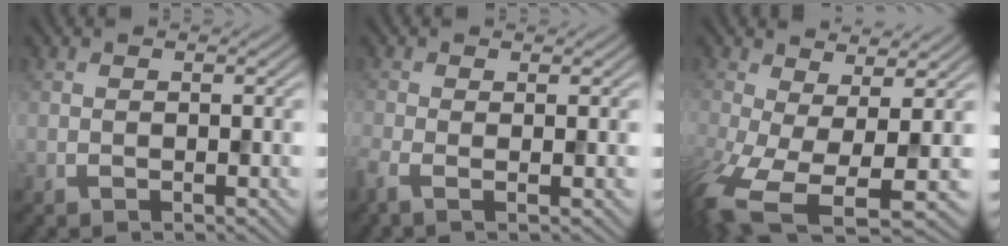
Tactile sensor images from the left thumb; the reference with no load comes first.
{"total": 2.3, "force": [-0.9, 0.7, 2.0], "torque": [-0.045, -0.008, -0.020]}
{"total": 9.8, "force": [-3.3, 4.3, 8.2], "torque": [-0.193, -0.037, -0.046]}